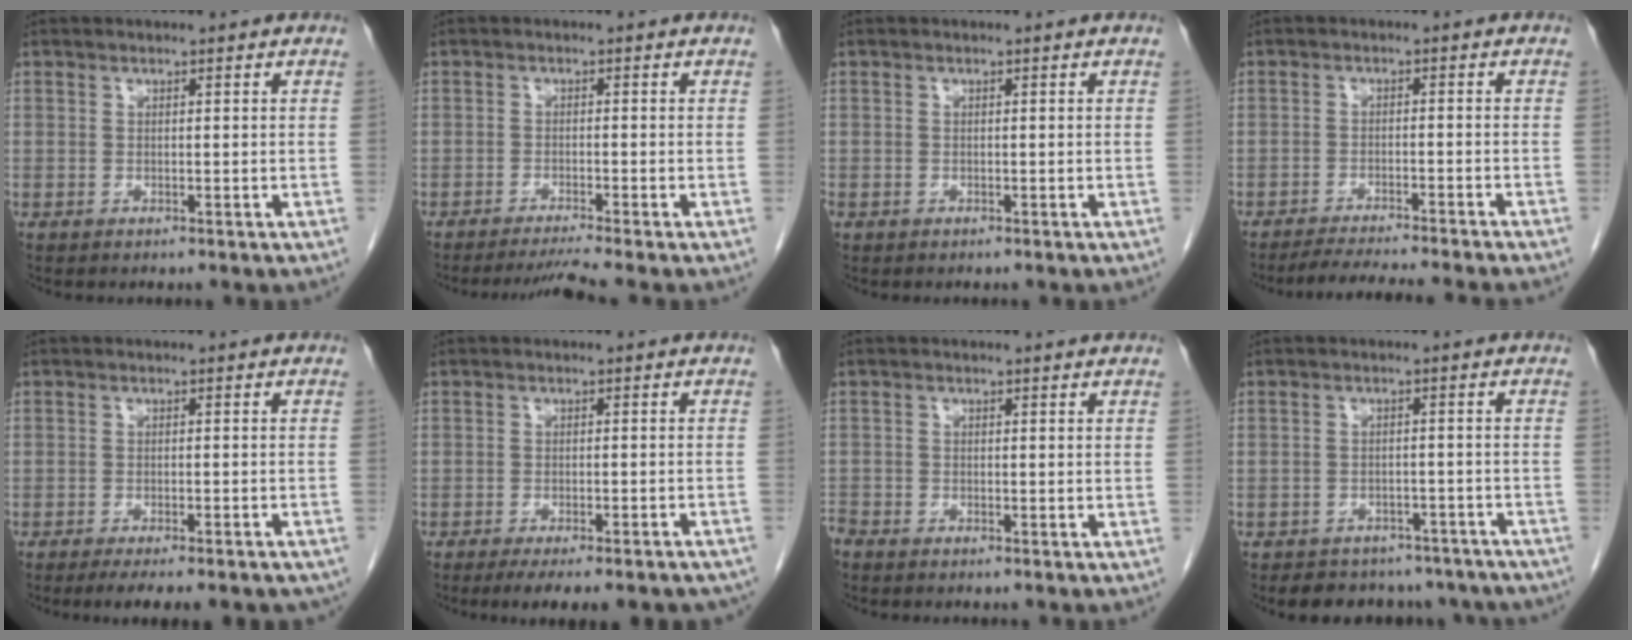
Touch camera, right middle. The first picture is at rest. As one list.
[{"total": 3.6, "force": [-3.0, -1.9, 0.9], "torque": [-0.025, -0.019, -0.054]}, {"total": 0.0}, {"total": 9.8, "force": [-8.8, -1.0, 4.0], "torque": [-0.043, -0.017, -0.130]}, {"total": 10.5, "force": [-8.7, 2.1, 5.5], "torque": [-0.066, -0.007, -0.104]}, {"total": 13.0, "force": [-11.0, 2.5, 6.5], "torque": [-0.071, -0.004, -0.131]}, {"total": 1.7, "force": [-1.6, 0.2, 0.4], "torque": [-0.006, -0.004, -0.030]}, {"total": 12.6, "force": [-10.7, 5.9, 3.0], "torque": [-0.037, 0.012, -0.112]}]